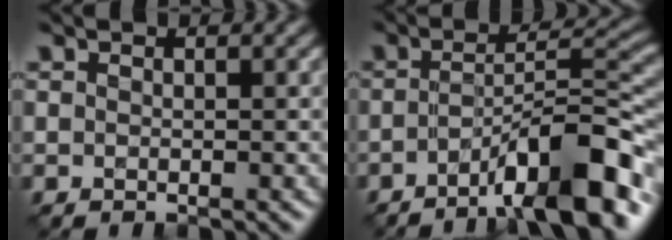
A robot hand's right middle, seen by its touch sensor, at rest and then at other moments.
{"total": 9.0, "force": [-5.0, 1.9, 7.2], "torque": [-0.104, 0.019, -0.086]}